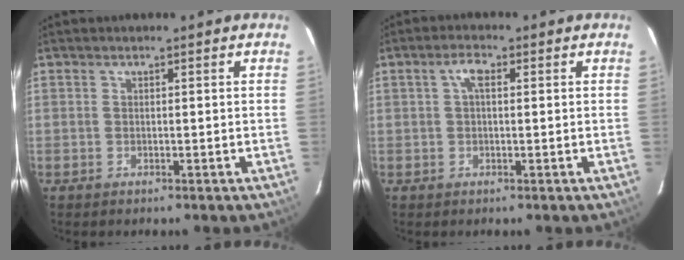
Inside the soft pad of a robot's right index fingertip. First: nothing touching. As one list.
[{"total": 2.6, "force": [0.6, 1.1, 2.3], "torque": [-0.047, 0.010, 0.011]}]